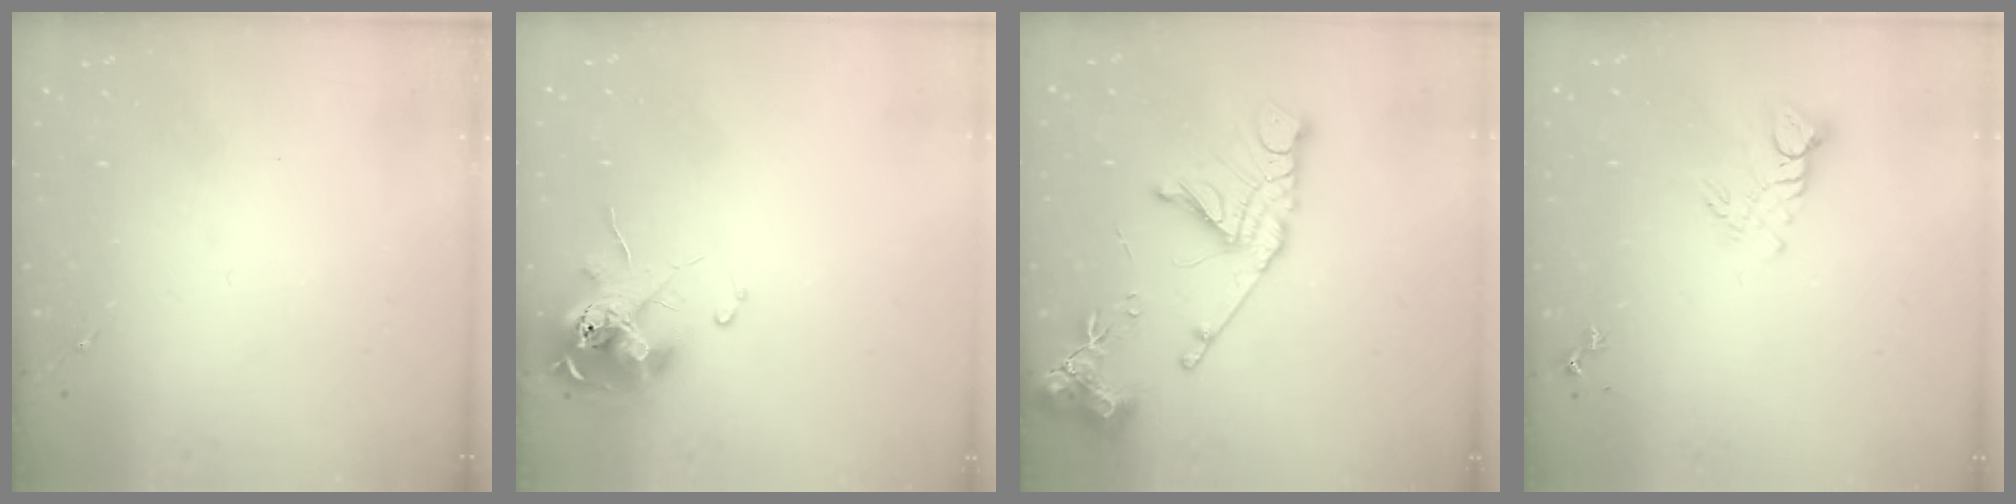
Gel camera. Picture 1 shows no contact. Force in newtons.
{"total": 13.5, "press": 13.4, "slide": 1.2}
{"total": 16.4, "press": 16.3, "slide": 1.9}
{"total": 6.8, "press": 6.8, "slide": 0.5}